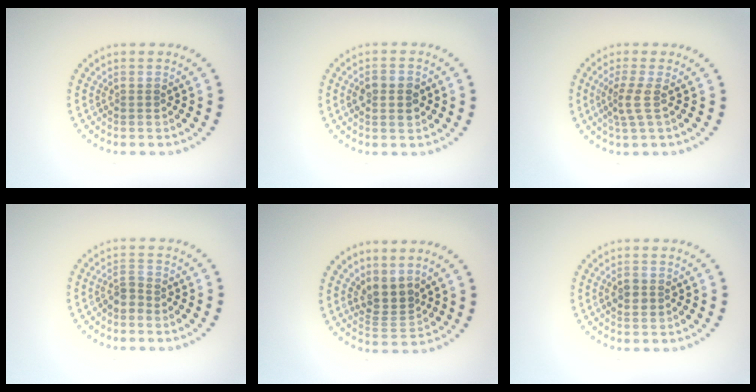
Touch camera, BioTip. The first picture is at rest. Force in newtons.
{"total": 2.7, "press": 2.7, "slide": 0.1}
{"total": 2.2, "press": 1.6, "slide": 1.6}
{"total": 1.6, "press": 1.2, "slide": 1.1}
{"total": 2.9, "press": 2.2, "slide": 1.9}
{"total": 1.6, "press": 1.6, "slide": 0.1}